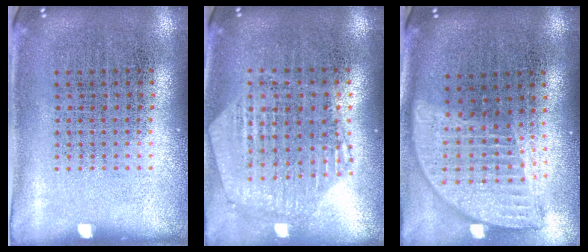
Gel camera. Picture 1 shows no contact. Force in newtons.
{"total": 1.1, "press": 1.1, "slide": 0.2}
{"total": 1.9, "press": 1.5, "slide": 1.1}